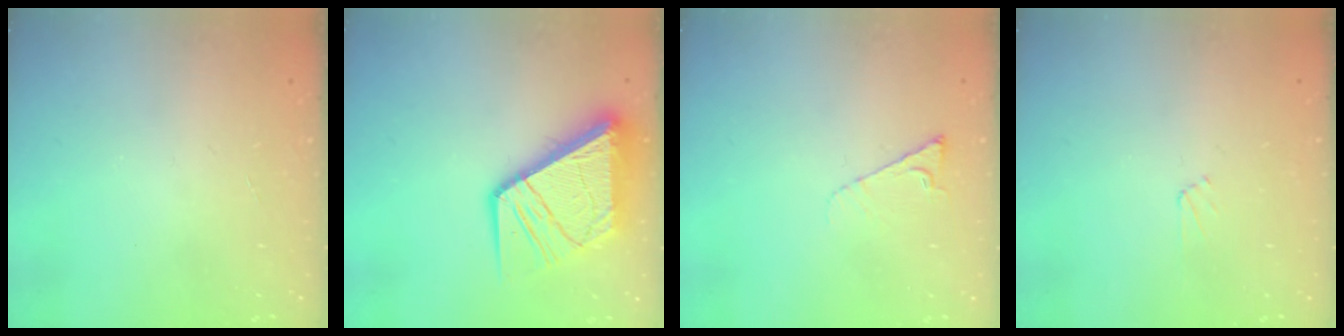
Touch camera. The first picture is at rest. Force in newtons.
{"total": 16.5, "press": 16.4, "slide": 2.0}
{"total": 3.3, "press": 3.2, "slide": 0.6}
{"total": 2.7, "press": 2.6, "slide": 0.4}